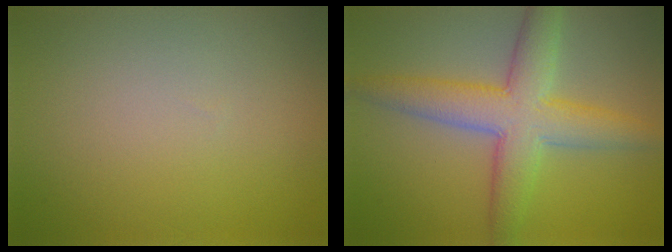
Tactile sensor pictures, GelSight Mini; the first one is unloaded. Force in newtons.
{"total": 6.7, "press": 6.7, "slide": 0.1}